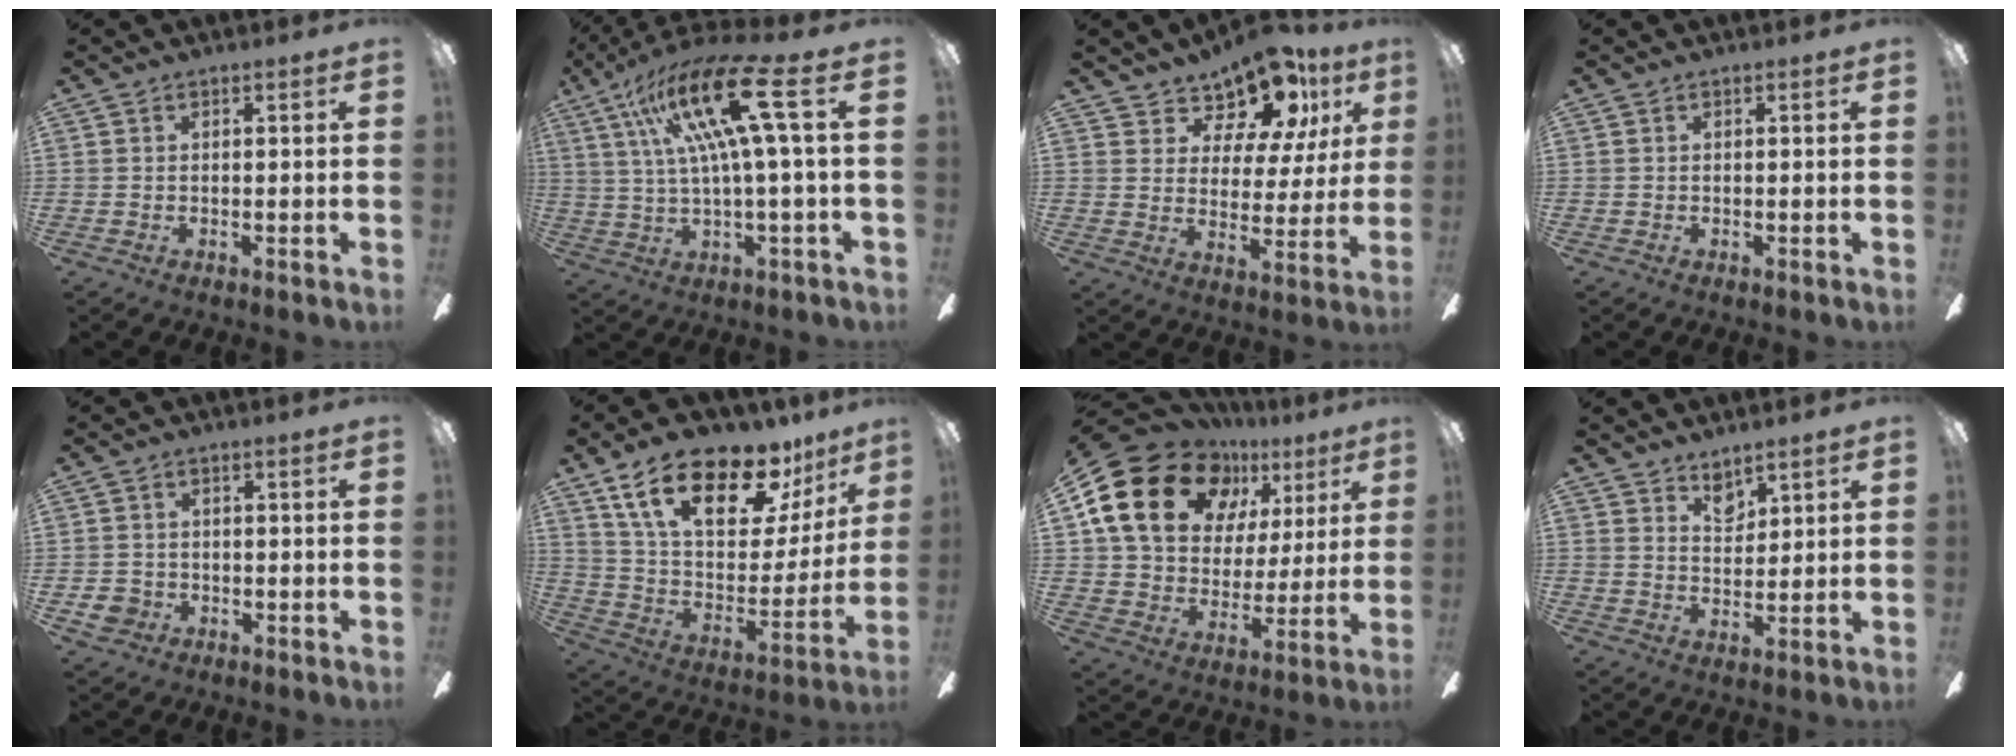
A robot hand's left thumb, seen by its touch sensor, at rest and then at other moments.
{"total": 19.5, "force": [7.2, 3.4, 17.8], "torque": [-0.340, -0.023, 0.103]}
{"total": 13.2, "force": [10.5, 5.9, 5.5], "torque": [-0.098, -0.070, 0.188]}
{"total": 0.0}
{"total": 4.0, "force": [-1.5, 3.5, 1.2], "torque": [-0.024, 0.011, -0.027]}
{"total": 23.4, "force": [15.2, 10.4, 14.5], "torque": [-0.241, -0.083, 0.264]}
{"total": 21.9, "force": [10.5, 16.2, 10.3], "torque": [-0.195, -0.048, 0.205]}
{"total": 4.9, "force": [4.2, 2.3, 1.3], "torque": [-0.012, -0.021, 0.074]}